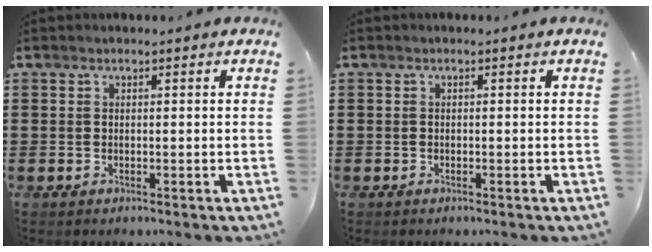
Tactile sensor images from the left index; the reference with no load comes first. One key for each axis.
{"total": 0.0}